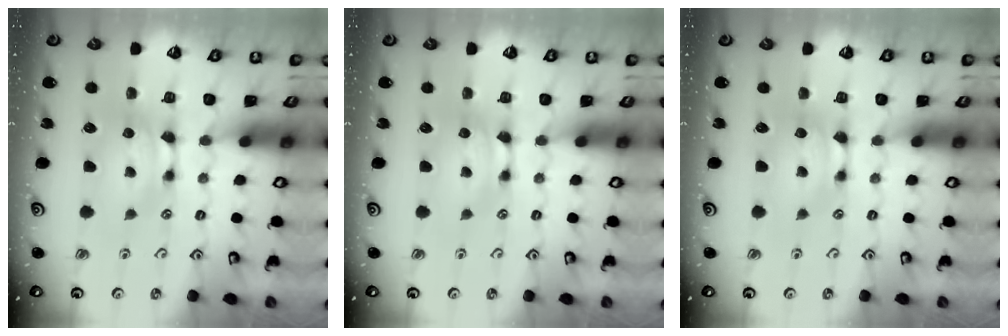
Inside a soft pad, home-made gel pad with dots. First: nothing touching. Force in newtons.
{"total": 0.0}
{"total": 0.0}